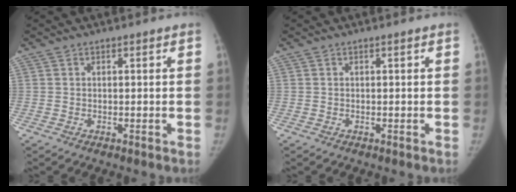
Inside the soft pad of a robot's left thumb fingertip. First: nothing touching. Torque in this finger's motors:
{"motor_torque": [0.03, 0.03, 0.22, -0.18, 0.01]}